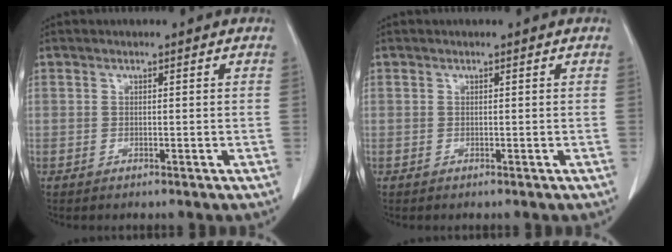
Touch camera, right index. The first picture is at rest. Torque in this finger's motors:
{"motor_torque": [0.00, 0.00, 0.00, 0.00]}